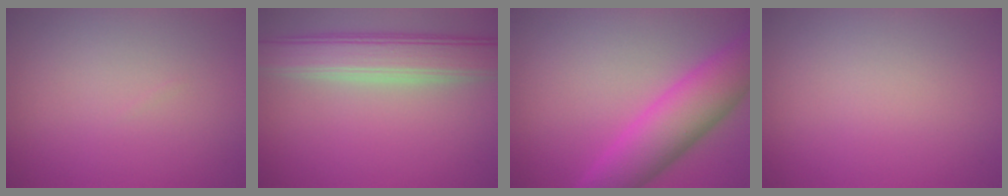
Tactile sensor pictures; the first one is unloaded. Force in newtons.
{"total": 6.3, "press": 6.3, "slide": 0.4}
{"total": 7.4, "press": 7.4, "slide": 0.3}
{"total": 0.0}